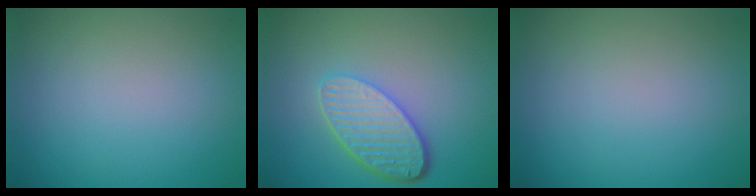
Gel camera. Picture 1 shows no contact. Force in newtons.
{"total": 5.3, "press": 3.9, "slide": 3.6}
{"total": 0.0}